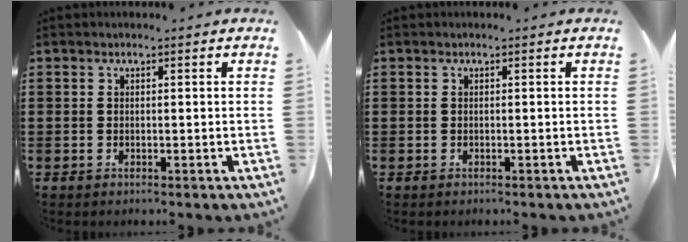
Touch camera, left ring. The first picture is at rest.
{"total": 0.0}